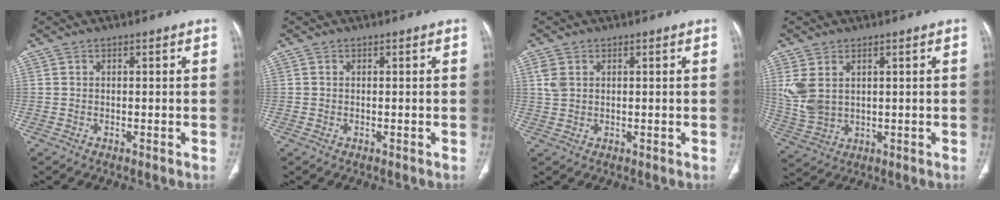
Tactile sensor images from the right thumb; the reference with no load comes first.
{"total": 0.0}
{"total": 2.8, "force": [1.0, 2.0, 1.7], "torque": [-0.039, 0.002, 0.026]}
{"total": 8.1, "force": [2.3, 5.3, 5.6], "torque": [-0.133, -0.006, 0.063]}